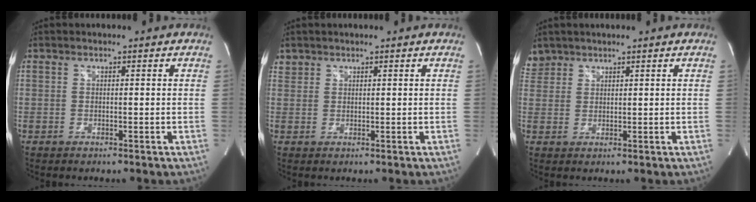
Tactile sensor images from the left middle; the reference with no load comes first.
{"total": 1.3, "force": [1.1, 0.8, -0.1], "torque": [0.008, 0.009, 0.018]}
{"total": 2.9, "force": [2.5, 1.4, -0.2], "torque": [0.006, 0.012, 0.051]}